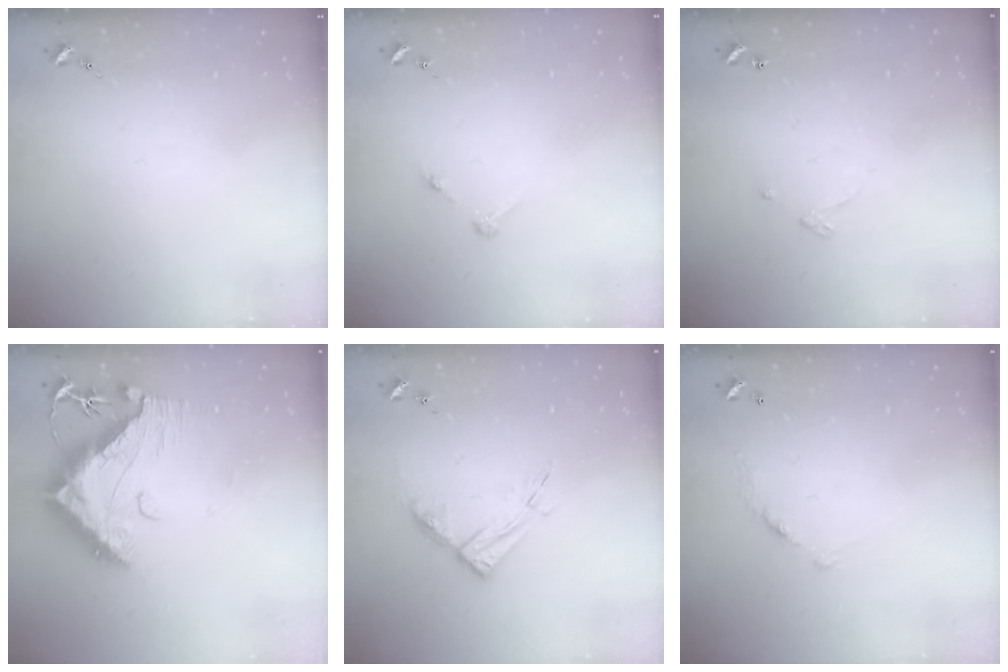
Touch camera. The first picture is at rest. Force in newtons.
{"total": 2.8, "press": 2.8, "slide": 0.3}
{"total": 2.6, "press": 2.6, "slide": 0.2}
{"total": 16.5, "press": 16.4, "slide": 1.3}
{"total": 9.6, "press": 9.5, "slide": 1.1}
{"total": 6.0, "press": 6.0, "slide": 0.4}